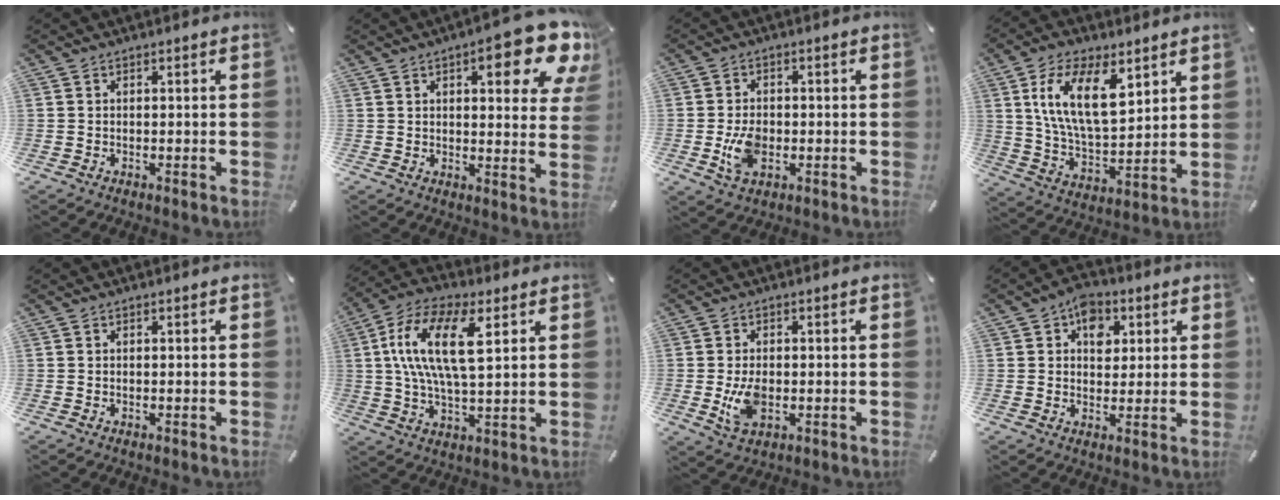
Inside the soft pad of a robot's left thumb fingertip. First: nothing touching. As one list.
[{"total": 15.3, "force": [8.5, 5.0, 11.7], "torque": [-0.155, -0.048, 0.133]}, {"total": 7.1, "force": [-1.2, 4.9, 5.0], "torque": [-0.102, -0.001, -0.022]}, {"total": 16.0, "force": [7.3, 8.0, 11.7], "torque": [-0.236, -0.014, 0.128]}, {"total": 0.0}, {"total": 15.8, "force": [4.7, 6.7, 13.5], "torque": [-0.282, 0.002, 0.078]}, {"total": 6.3, "force": [-0.7, 4.0, 4.9], "torque": [-0.102, -0.006, -0.014]}, {"total": 7.0, "force": [2.4, 5.4, 3.7], "torque": [-0.036, -0.003, 0.037]}]